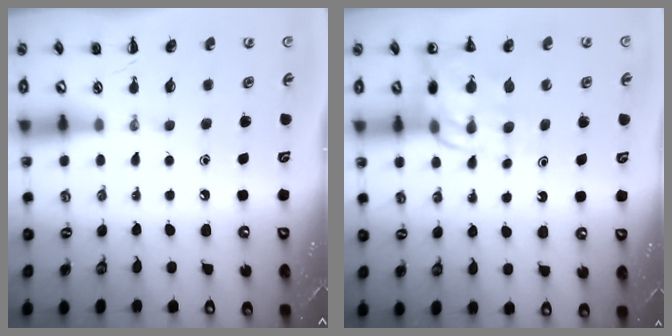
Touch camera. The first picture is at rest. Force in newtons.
{"total": 12.3, "press": 12.0, "slide": 2.9}